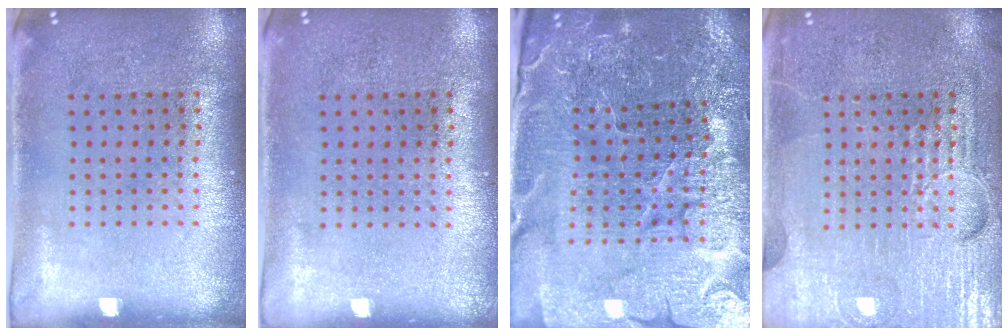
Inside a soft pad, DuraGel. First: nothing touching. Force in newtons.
{"total": 0.0}
{"total": 4.9, "press": 4.7, "slide": 1.4}
{"total": 6.2, "press": 6.1, "slide": 0.8}